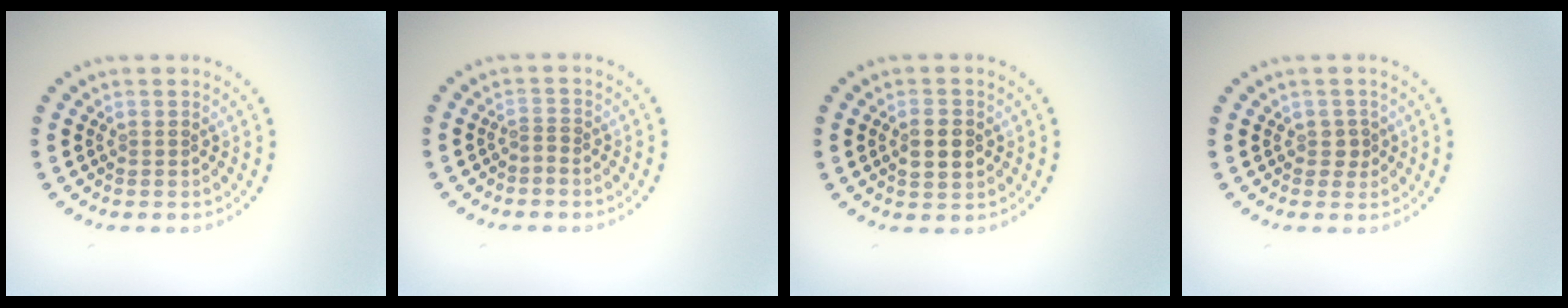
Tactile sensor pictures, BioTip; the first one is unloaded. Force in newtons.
{"total": 0.8, "press": 0.2, "slide": 0.7}
{"total": 2.3, "press": 2.3, "slide": 0.2}
{"total": 1.0, "press": 0.9, "slide": 0.5}